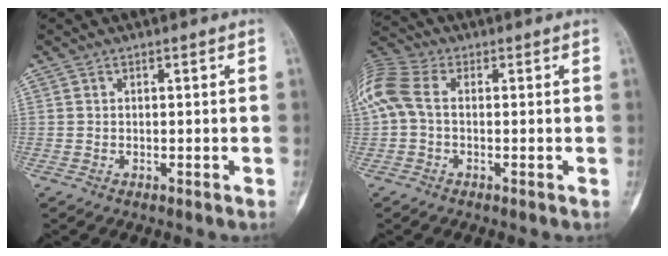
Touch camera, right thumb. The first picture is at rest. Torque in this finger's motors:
{"motor_torque": [0.96, 0.98, 0.15, 0.00, 0.12]}